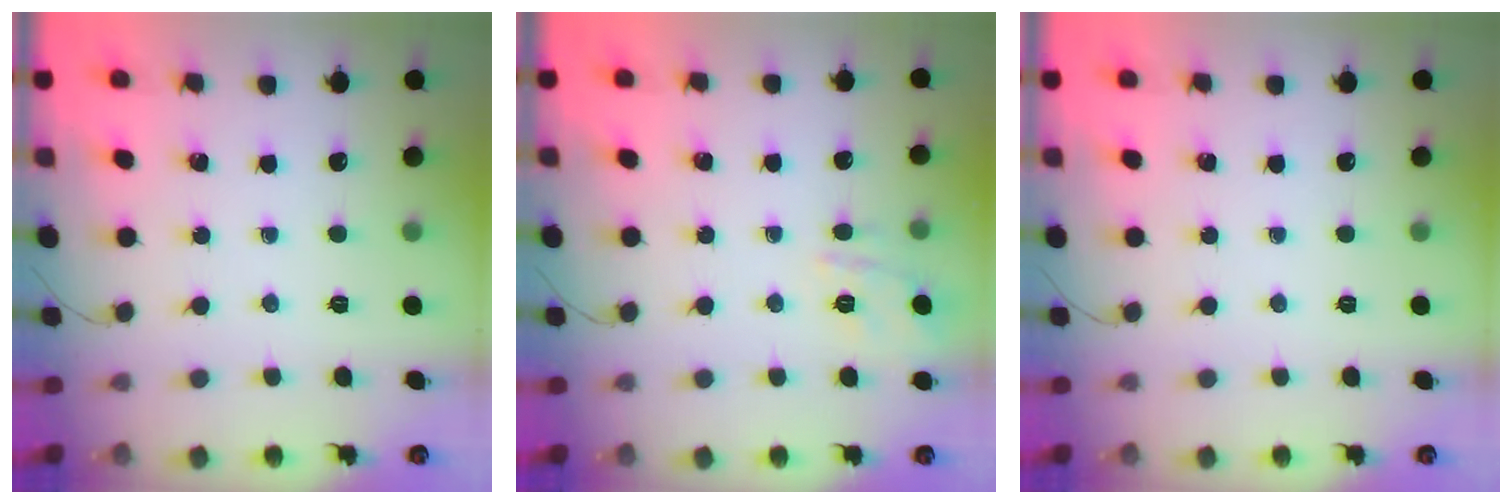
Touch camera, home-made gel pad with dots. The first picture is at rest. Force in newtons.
{"total": 2.9, "press": 2.7, "slide": 1.2}
{"total": 0.0}